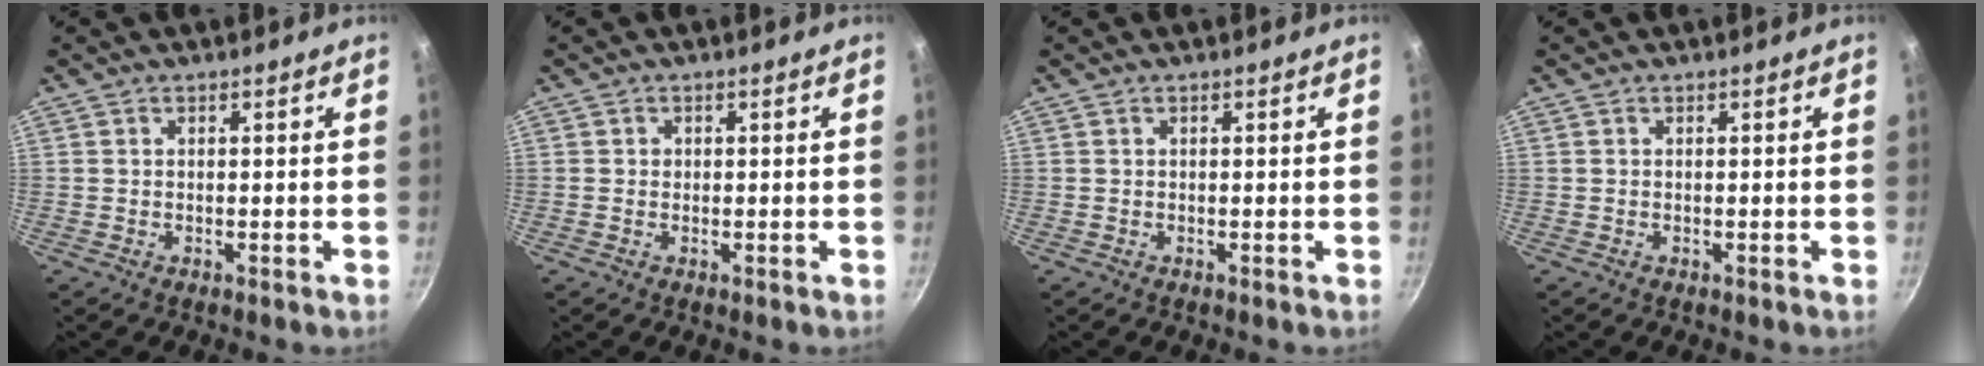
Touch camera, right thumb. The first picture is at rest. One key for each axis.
{"total": 0.7, "fx": 0.0, "fy": 0.7, "fz": 0.1, "tx": 0.003, "ty": 0.002, "tz": -0.001}
{"total": 0.0}
{"total": 0.0}